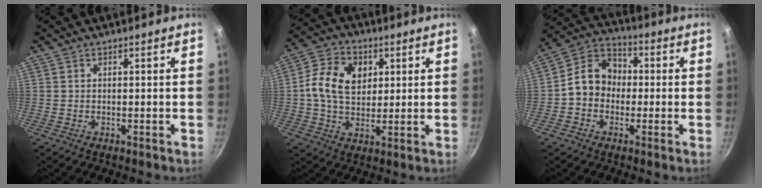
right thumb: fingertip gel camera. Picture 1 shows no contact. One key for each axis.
{"total": 11.7, "fx": 2.4, "fy": 8.6, "fz": 7.6, "tx": -0.122, "ty": 0.005, "tz": 0.031}
{"total": 10.1, "fx": -0.7, "fy": 8.4, "fz": 5.6, "tx": -0.058, "ty": 0.033, "tz": -0.036}